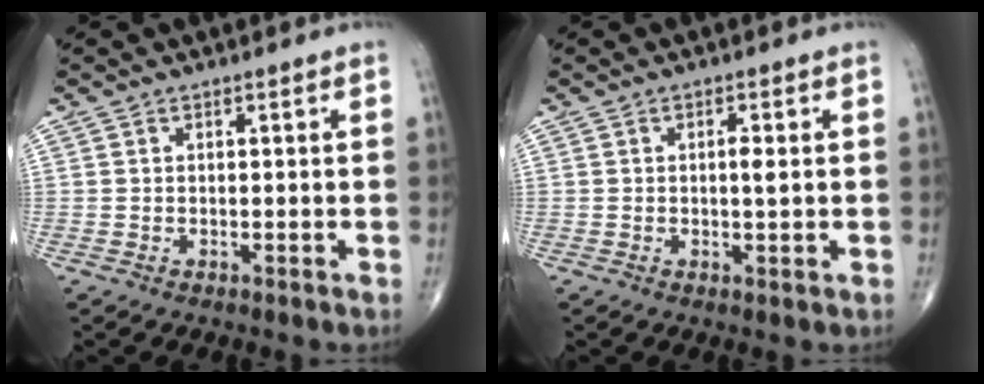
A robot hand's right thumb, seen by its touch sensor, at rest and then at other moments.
{"total": 2.2, "force": [0.1, 0.5, 2.2], "torque": [-0.035, -0.002, 0.001]}